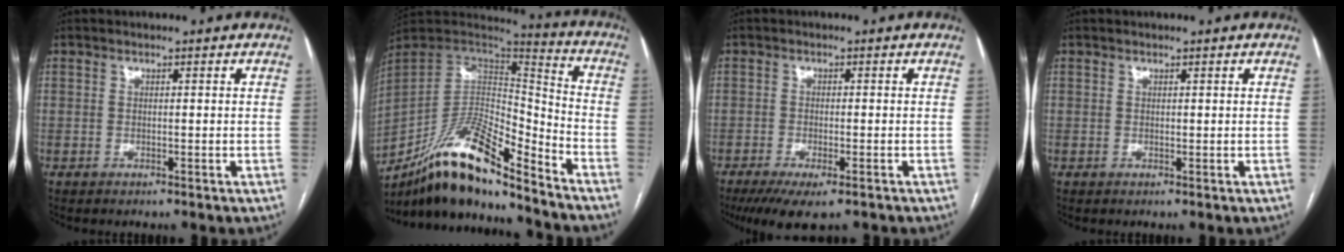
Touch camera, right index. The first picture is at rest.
{"total": 18.0, "force": [-14.3, 3.1, 10.5], "torque": [-0.189, 0.018, -0.259]}
{"total": 8.7, "force": [-6.4, 2.0, 5.6], "torque": [-0.078, -0.017, -0.097]}
{"total": 0.0}